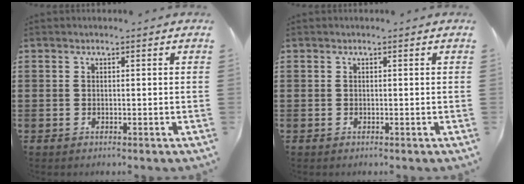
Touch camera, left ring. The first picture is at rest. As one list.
[{"total": 0.0}]